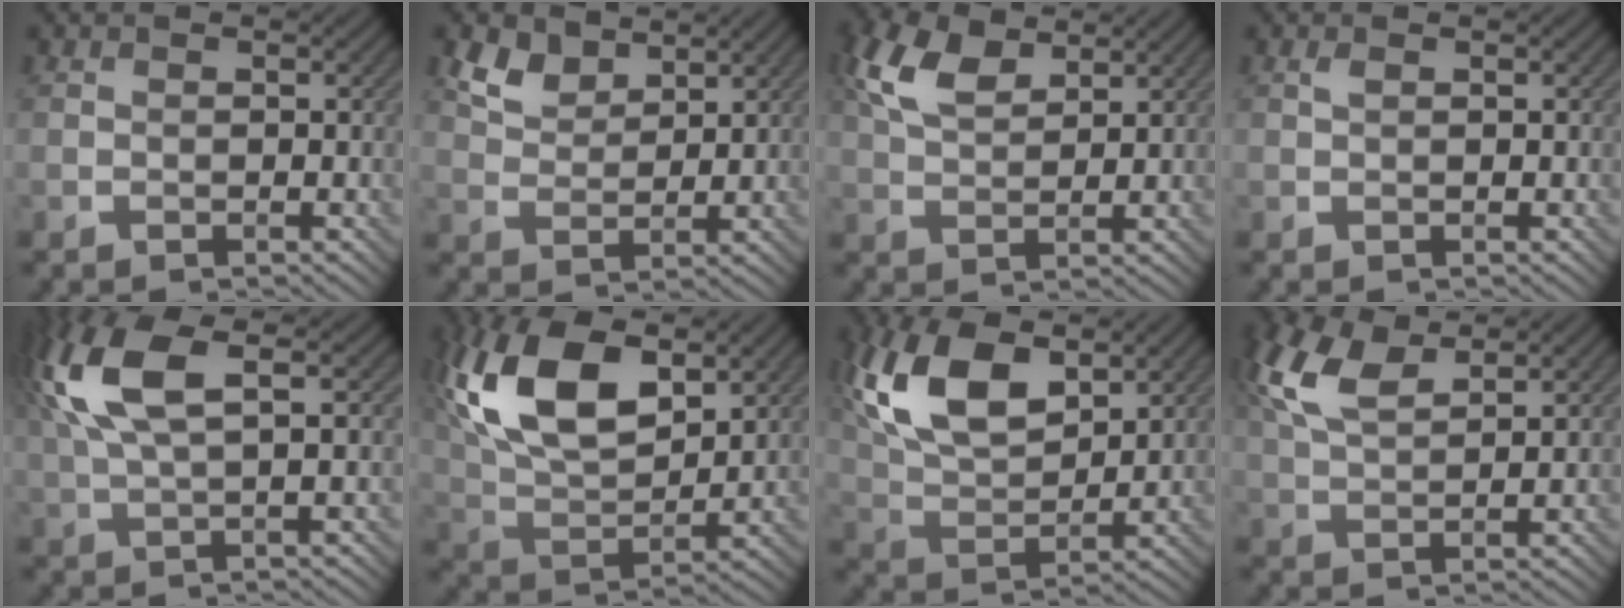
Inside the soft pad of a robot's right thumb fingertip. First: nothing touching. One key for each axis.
{"total": 4.7, "fx": 3.4, "fy": 2.4, "fz": 2.2, "tx": -0.056, "ty": -0.002, "tz": 0.074}
{"total": 6.3, "fx": 3.4, "fy": 2.9, "fz": 4.4, "tx": -0.106, "ty": 0.010, "tz": 0.068}
{"total": 0.7, "fx": 0.3, "fy": 0.2, "fz": 0.5, "tx": -0.013, "ty": 0.001, "tz": 0.006}
{"total": 9.5, "fx": 3.1, "fy": 3.1, "fz": 8.5, "tx": -0.208, "ty": 0.026, "tz": 0.060}
{"total": 14.8, "fx": 6.2, "fy": 7.3, "fz": 11.3, "tx": -0.257, "ty": 0.016, "tz": 0.119}
{"total": 12.9, "fx": 5.9, "fy": 6.2, "fz": 9.6, "tx": -0.222, "ty": 0.014, "tz": 0.114}
{"total": 7.6, "fx": 3.9, "fy": 3.0, "fz": 5.8, "tx": -0.141, "ty": 0.018, "tz": 0.079}